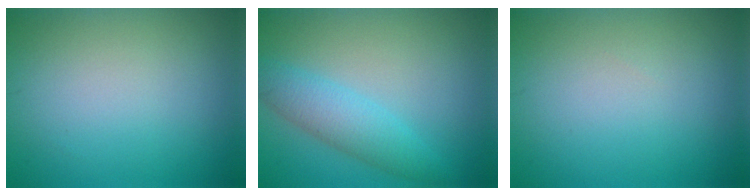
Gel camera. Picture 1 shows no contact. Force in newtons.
{"total": 3.8, "press": 3.8, "slide": 0.1}
{"total": 0.0}